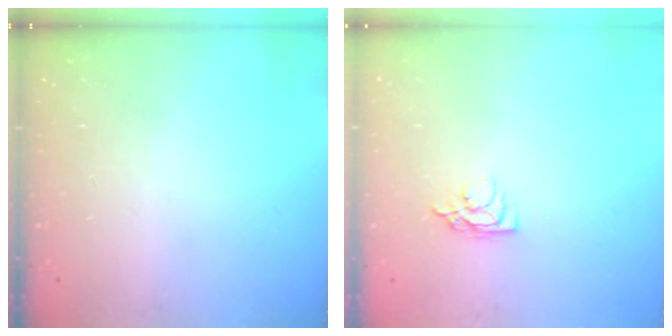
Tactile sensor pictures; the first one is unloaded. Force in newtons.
{"total": 3.8, "press": 3.8, "slide": 0.5}